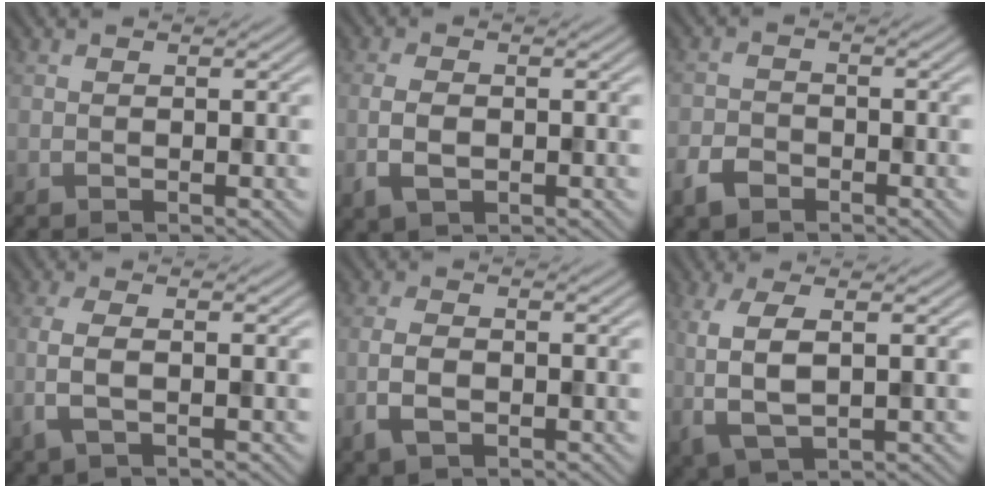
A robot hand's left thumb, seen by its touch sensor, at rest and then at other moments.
{"total": 3.0, "force": [-0.8, 1.7, 2.4], "torque": [-0.056, -0.005, -0.015]}
{"total": 3.2, "force": [-2.2, 1.9, 1.2], "torque": [-0.028, -0.005, -0.054]}
{"total": 3.1, "force": [-0.7, 0.9, 2.8], "torque": [-0.071, -0.001, -0.020]}
{"total": 3.2, "force": [-1.3, 1.7, 2.5], "torque": [-0.057, -0.004, -0.027]}
{"total": 6.1, "force": [0.5, 2.3, 5.7], "torque": [-0.132, -0.001, 0.010]}